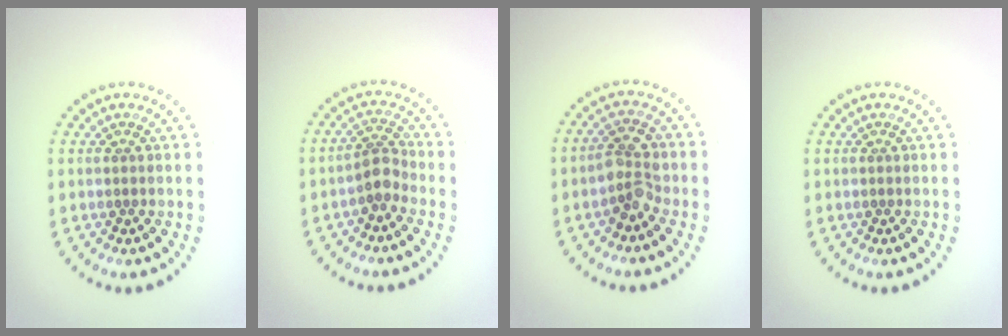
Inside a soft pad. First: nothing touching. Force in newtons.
{"total": 2.3, "press": 1.9, "slide": 1.4}
{"total": 2.8, "press": 2.8, "slide": 0.7}
{"total": 0.0}